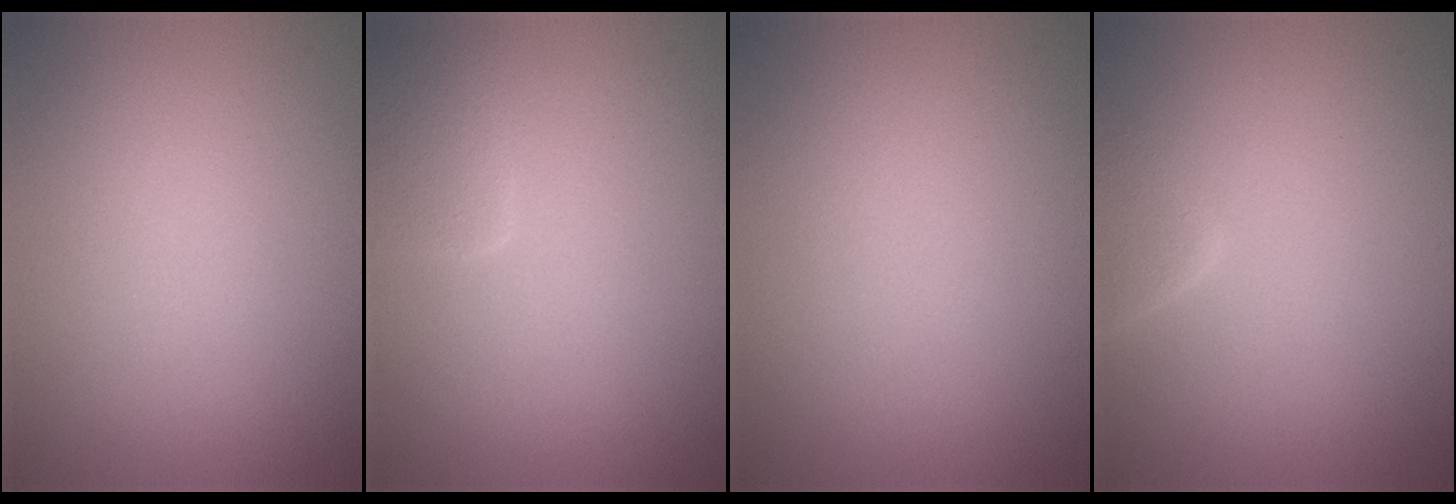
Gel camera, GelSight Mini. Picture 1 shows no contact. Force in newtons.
{"total": 2.1, "press": 2.1, "slide": 0.1}
{"total": 0.0}
{"total": 2.8, "press": 2.8, "slide": 0.2}